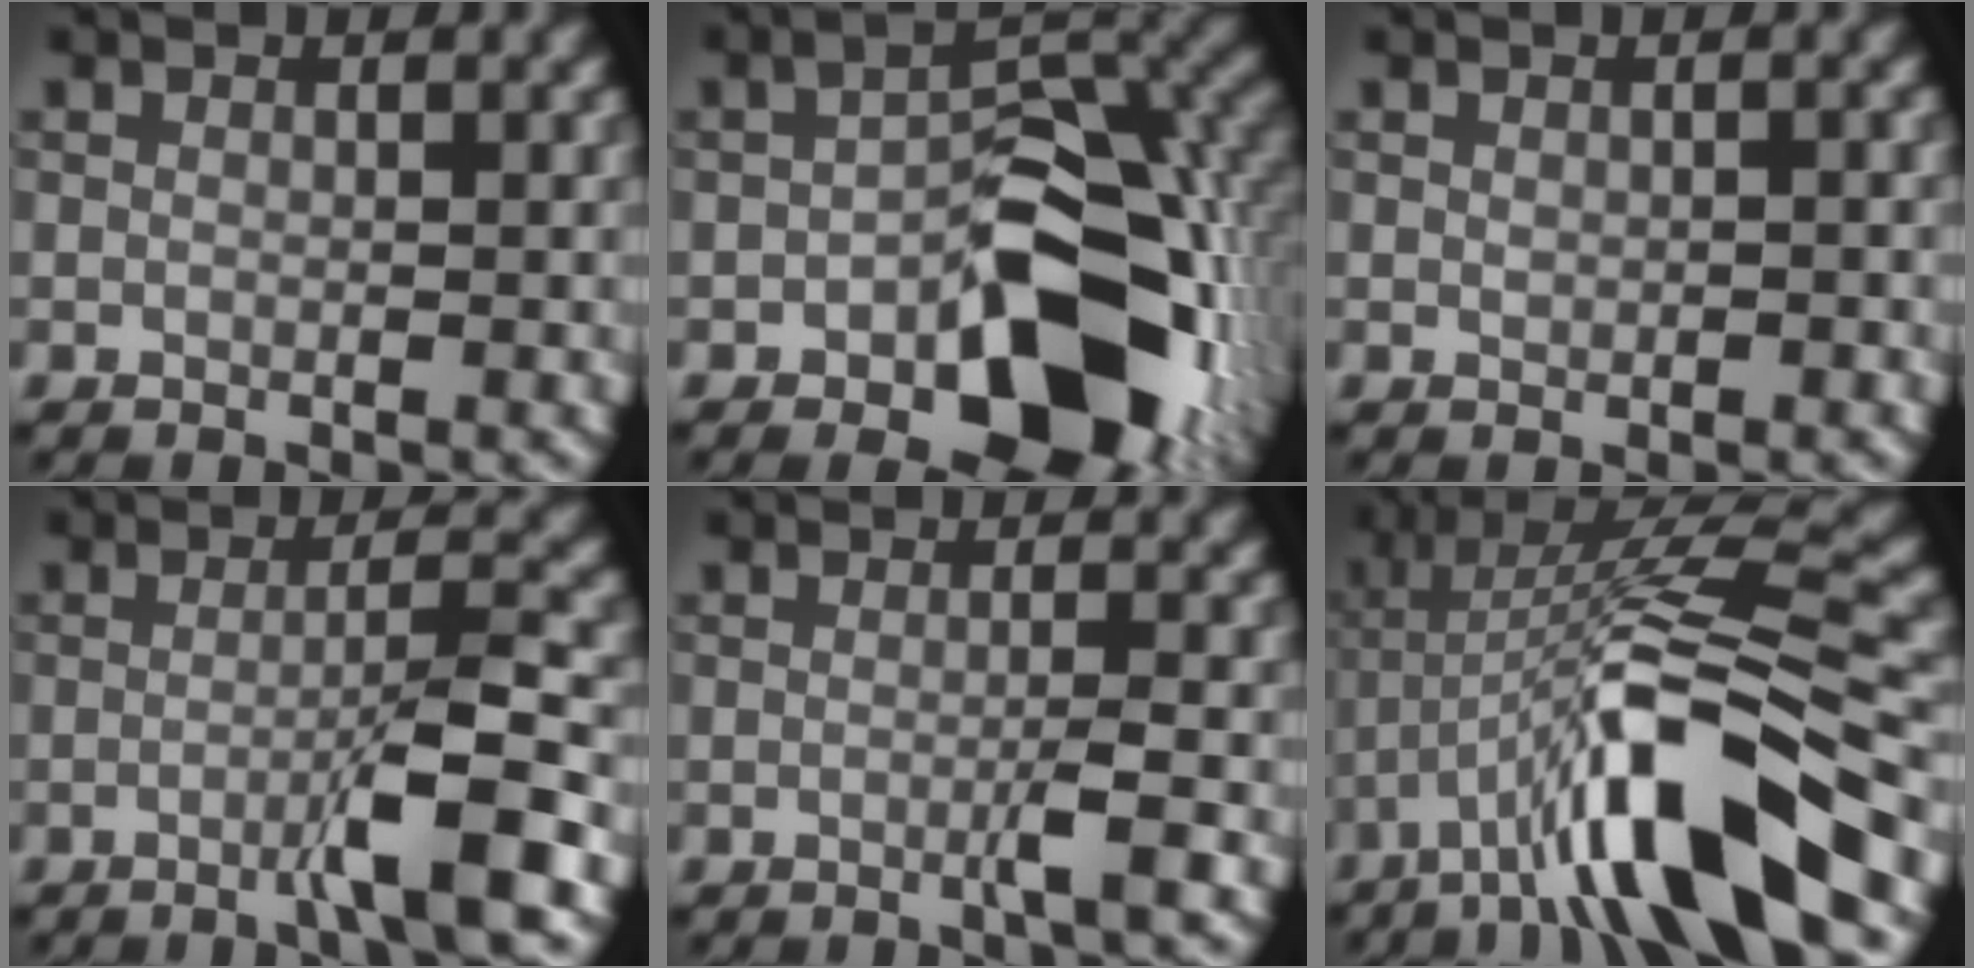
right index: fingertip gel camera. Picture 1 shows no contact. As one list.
[{"total": 12.8, "force": [-4.3, 7.0, 9.8], "torque": [-0.120, 0.002, -0.067]}, {"total": 0.9, "force": [-0.1, 0.5, 0.7], "torque": [-0.011, 0.000, 0.000]}, {"total": 4.9, "force": [-1.9, 0.3, 4.6], "torque": [-0.067, 0.014, -0.047]}, {"total": 1.9, "force": [-0.6, 0.0, 1.8], "torque": [-0.030, 0.002, -0.018]}, {"total": 11.9, "force": [-5.4, 2.3, 10.4], "torque": [-0.187, 0.017, -0.094]}]